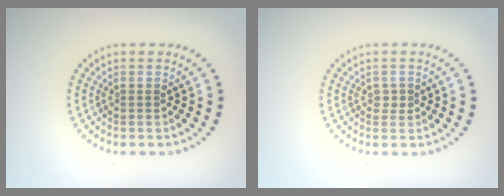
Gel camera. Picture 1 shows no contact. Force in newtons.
{"total": 0.9, "press": 0.9, "slide": 0.2}